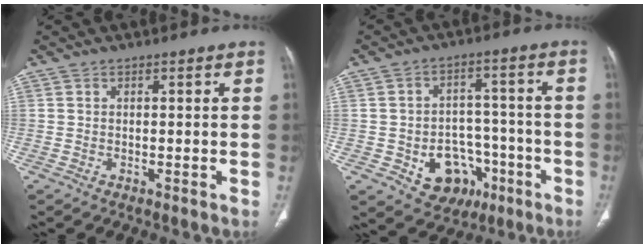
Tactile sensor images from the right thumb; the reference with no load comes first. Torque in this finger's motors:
{"motor_torque": [4.08, 0.92, 0.40, -0.89, 0.00]}